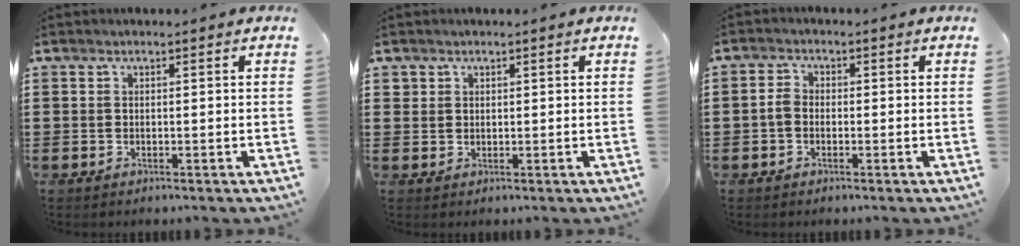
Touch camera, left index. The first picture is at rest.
{"total": 1.4, "force": [0.9, 1.0, 0.2], "torque": [-0.007, 0.004, 0.018]}
{"total": 2.3, "force": [-0.6, 1.7, 1.4], "torque": [-0.036, 0.002, -0.015]}